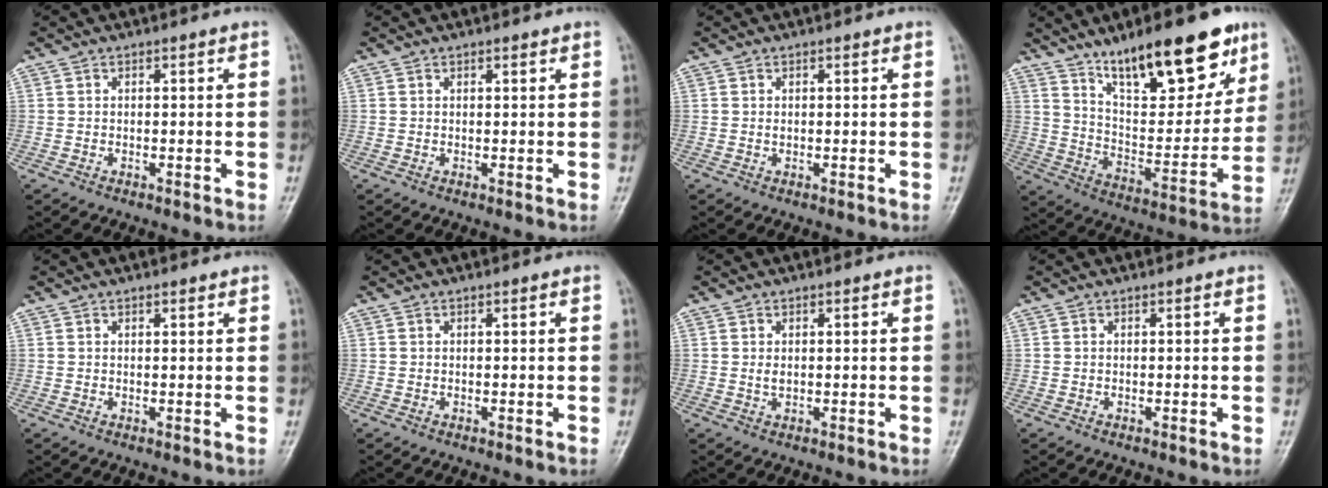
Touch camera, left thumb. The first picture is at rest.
{"total": 0.8, "force": [0.6, 0.3, 0.5], "torque": [-0.008, -0.003, 0.009]}
{"total": 0.7, "force": [0.4, 0.3, 0.6], "torque": [-0.007, -0.001, 0.007]}
{"total": 21.8, "force": [14.0, 7.6, 14.9], "torque": [-0.183, -0.062, 0.231]}
{"total": 1.0, "force": [0.8, 0.4, 0.6], "torque": [-0.008, -0.004, 0.011]}
{"total": 0.0}
{"total": 1.5, "force": [0.5, 0.8, 1.2], "torque": [-0.019, -0.003, 0.013]}
{"total": 0.0}